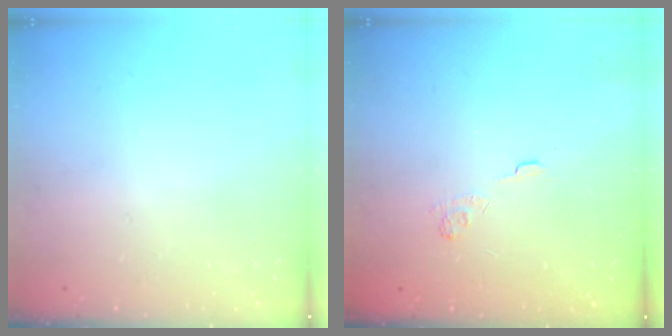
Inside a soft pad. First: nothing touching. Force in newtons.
{"total": 3.4, "press": 3.1, "slide": 1.6}